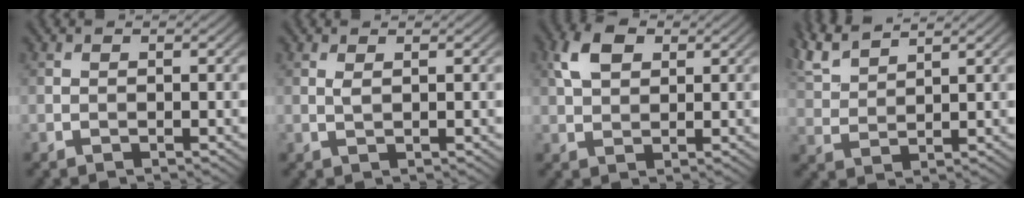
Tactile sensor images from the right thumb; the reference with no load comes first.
{"total": 0.9, "force": [0.4, 0.1, 0.8], "torque": [-0.025, 0.001, 0.009]}
{"total": 5.2, "force": [2.0, 3.2, 3.5], "torque": [-0.081, 0.010, 0.033]}
{"total": 5.9, "force": [5.1, 1.2, 2.8], "torque": [-0.081, 0.016, 0.110]}